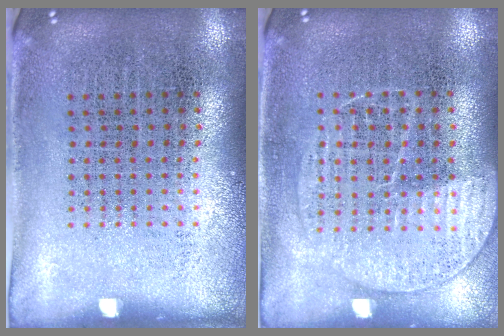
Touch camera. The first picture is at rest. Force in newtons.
{"total": 1.4, "press": 1.4, "slide": 0.4}